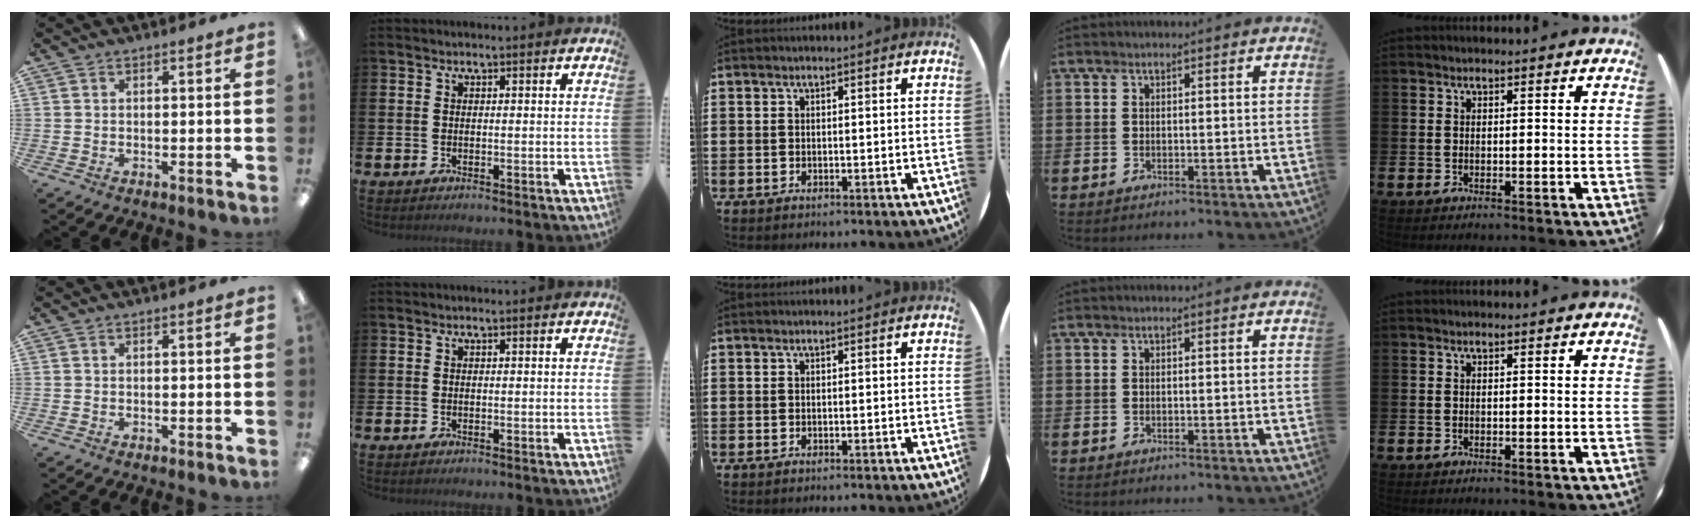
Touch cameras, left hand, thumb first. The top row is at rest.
{}